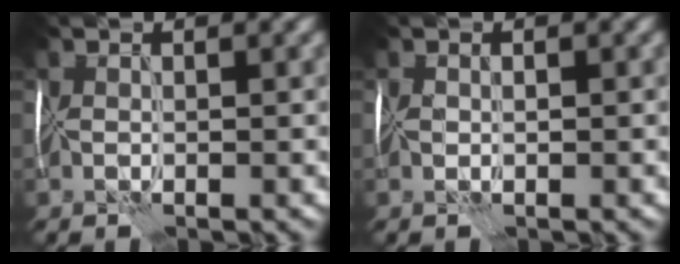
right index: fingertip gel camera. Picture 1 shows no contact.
{"total": 0.9, "force": [0.0, 0.5, 0.7], "torque": [-0.013, 0.004, 0.000]}